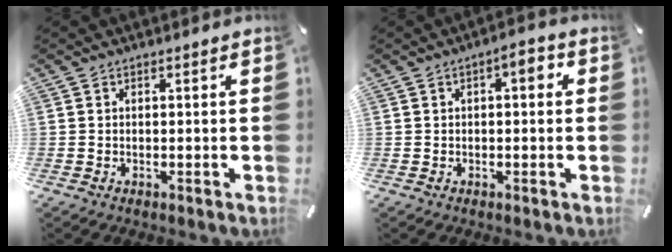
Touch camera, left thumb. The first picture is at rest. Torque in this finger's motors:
{"motor_torque": [0.07, 0.23, 0.59, 0.01, 0.13]}